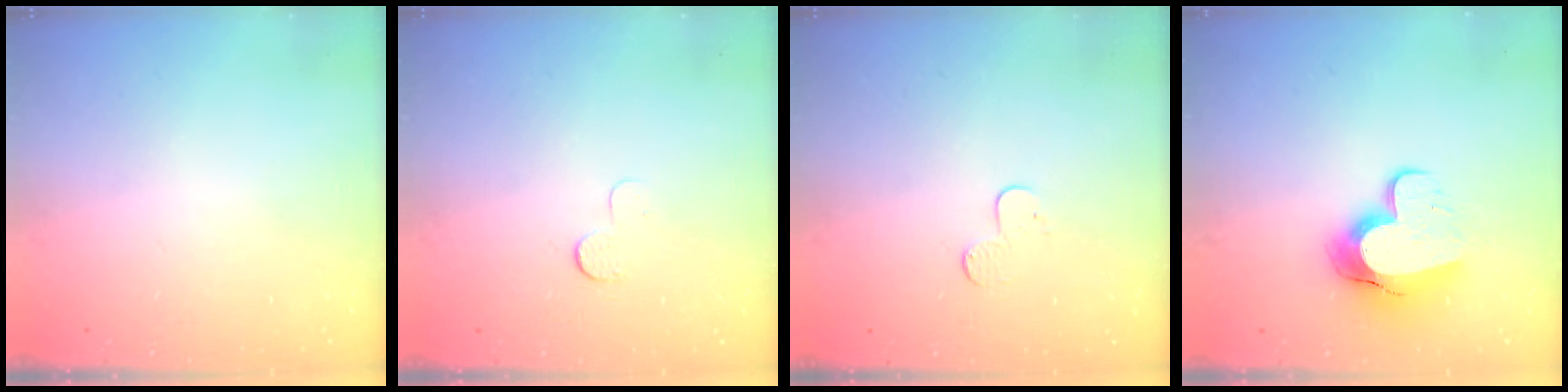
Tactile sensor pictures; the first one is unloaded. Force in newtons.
{"total": 3.9, "press": 3.9, "slide": 0.4}
{"total": 4.9, "press": 4.9, "slide": 0.5}
{"total": 11.8, "press": 11.7, "slide": 1.0}